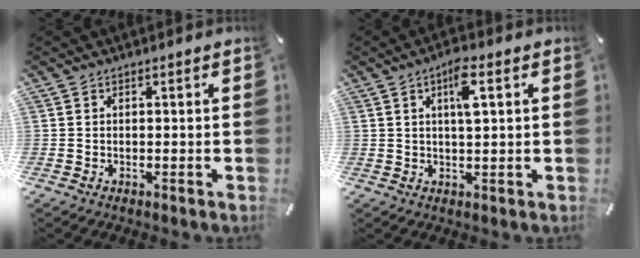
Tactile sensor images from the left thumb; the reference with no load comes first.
{"total": 5.8, "force": [1.9, 1.5, 5.3], "torque": [-0.093, 0.000, 0.027]}